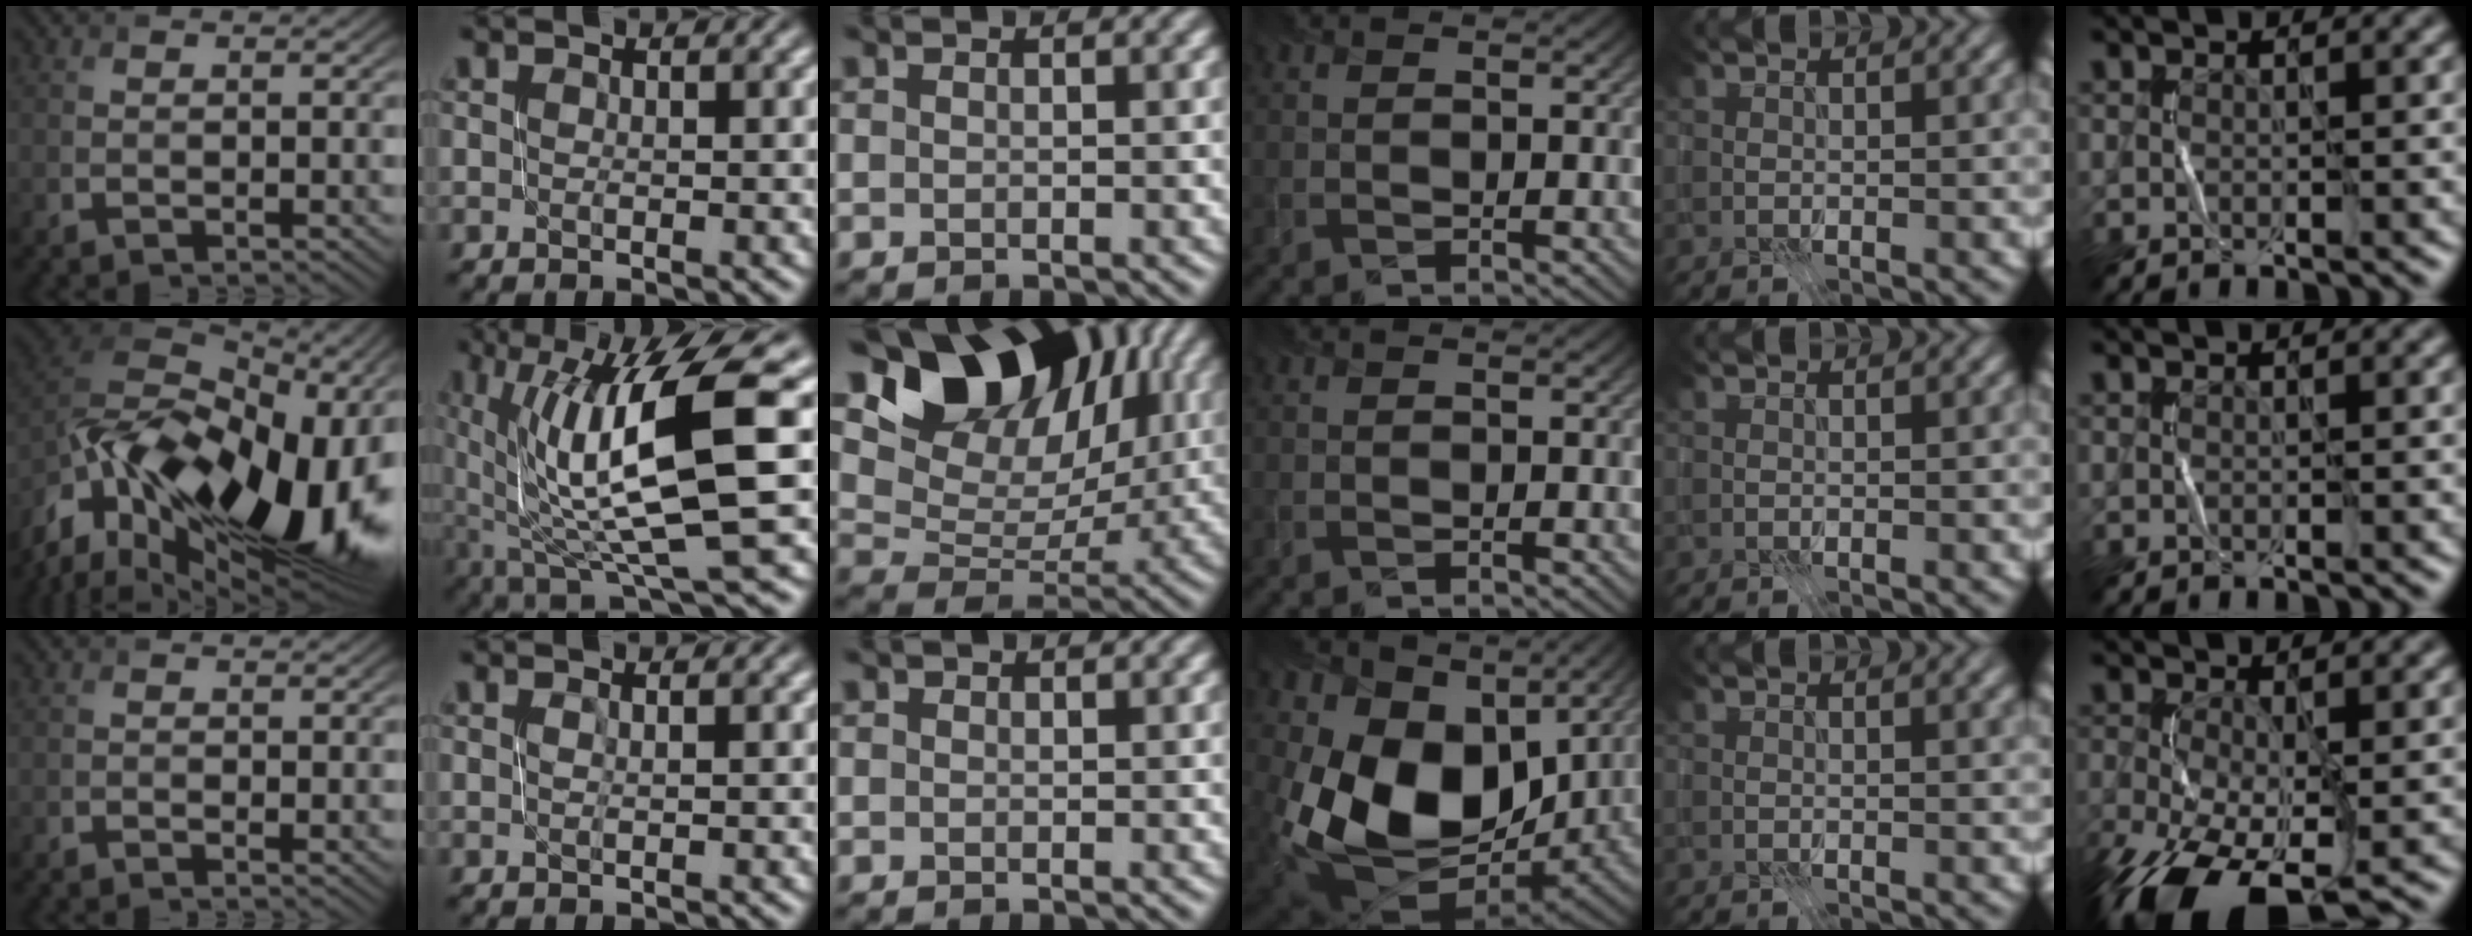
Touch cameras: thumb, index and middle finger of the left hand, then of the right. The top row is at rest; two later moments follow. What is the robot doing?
{"motion": "close", "object": "stapler"}